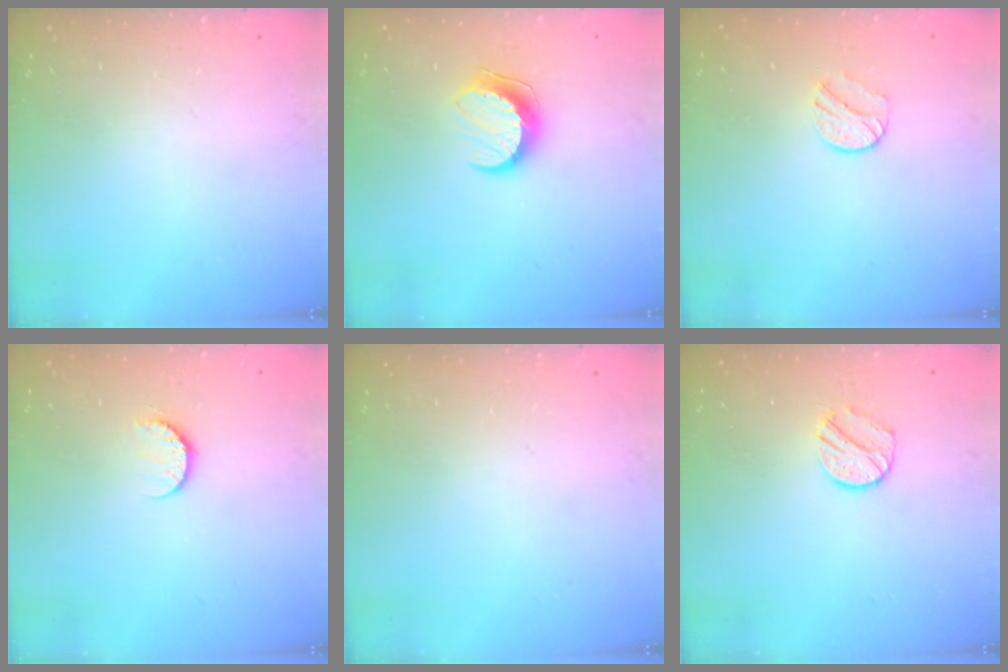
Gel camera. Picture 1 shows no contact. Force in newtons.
{"total": 10.3, "press": 10.3, "slide": 0.7}
{"total": 6.4, "press": 6.4, "slide": 0.7}
{"total": 7.8, "press": 7.7, "slide": 0.7}
{"total": 0.0}
{"total": 9.5, "press": 9.4, "slide": 0.8}